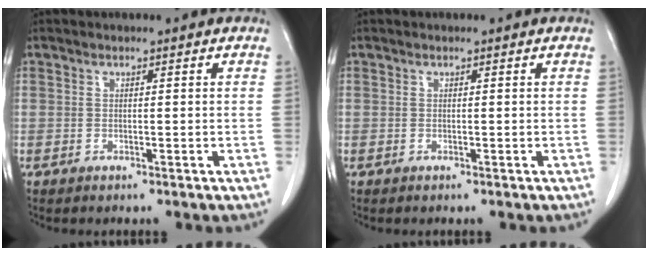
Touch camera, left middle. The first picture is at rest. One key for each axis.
{"total": 0.0}